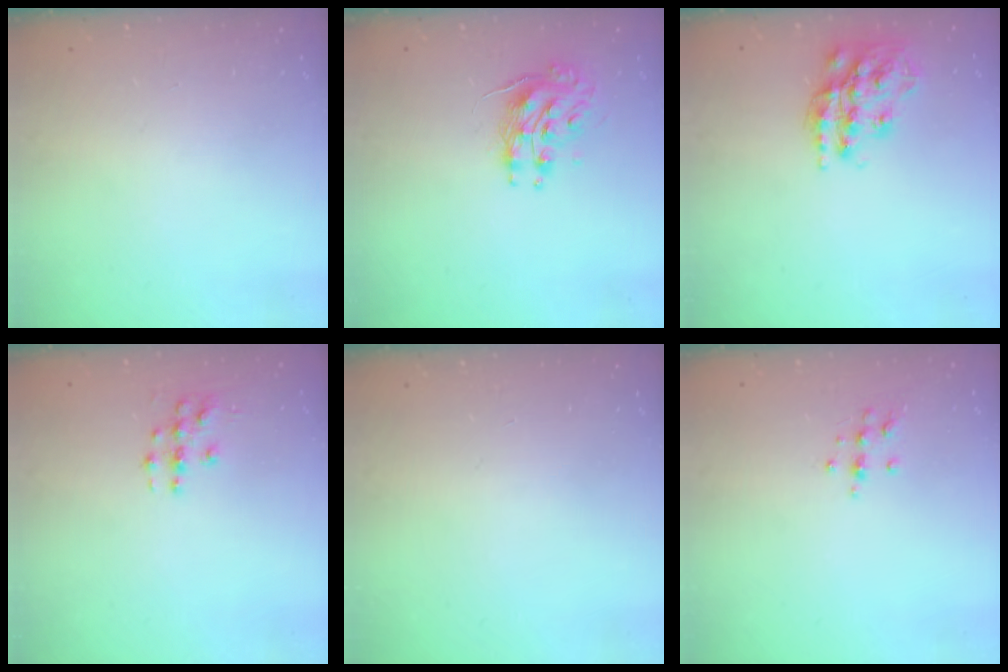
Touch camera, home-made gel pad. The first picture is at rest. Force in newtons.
{"total": 9.3, "press": 9.3, "slide": 0.5}
{"total": 19.7, "press": 19.6, "slide": 1.4}
{"total": 3.9, "press": 3.9, "slide": 0.2}
{"total": 0.0}
{"total": 6.8, "press": 6.8, "slide": 0.6}